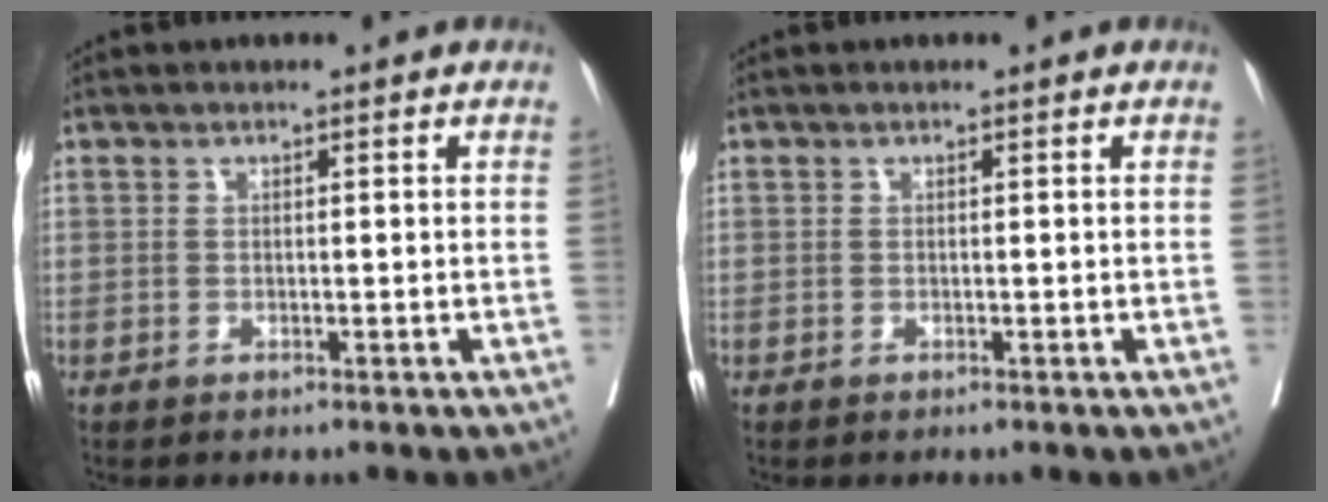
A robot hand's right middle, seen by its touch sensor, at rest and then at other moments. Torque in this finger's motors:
{"motor_torque": [0.18, -0.04, 0.13, 0.00]}